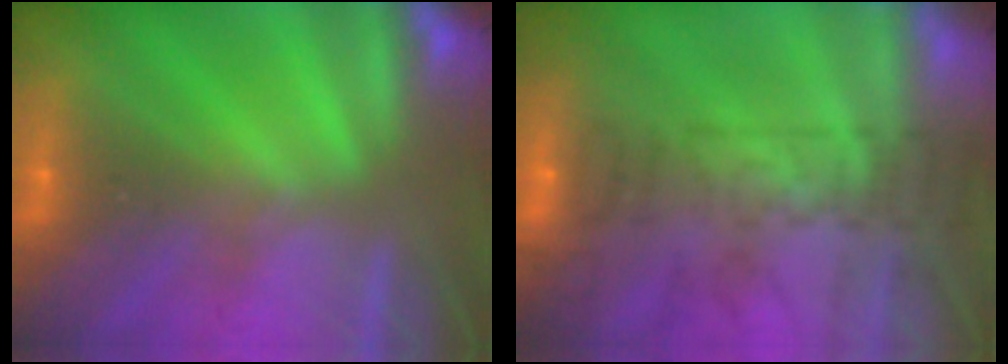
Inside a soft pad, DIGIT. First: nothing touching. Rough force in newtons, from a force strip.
{"total": 8.7}